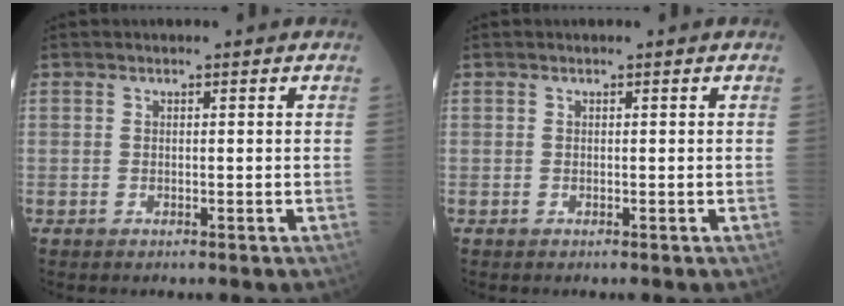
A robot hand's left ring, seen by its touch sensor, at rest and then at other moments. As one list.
[{"total": 0.0}]